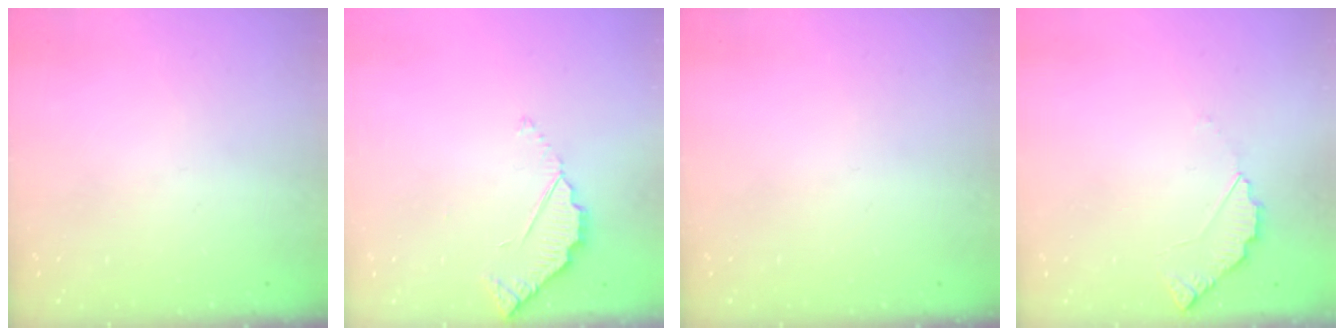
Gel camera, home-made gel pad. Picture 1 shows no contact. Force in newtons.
{"total": 3.0, "press": 3.0, "slide": 0.3}
{"total": 0.0}
{"total": 3.5, "press": 3.5, "slide": 0.3}